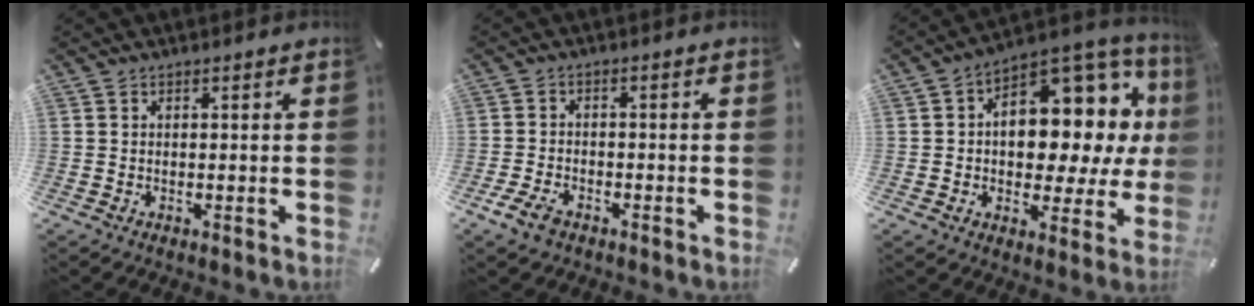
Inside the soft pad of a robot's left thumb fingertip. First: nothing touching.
{"total": 4.7, "force": [-2.9, 2.6, 2.5], "torque": [-0.064, 0.012, -0.059]}
{"total": 14.3, "force": [3.2, 9.2, 10.5], "torque": [-0.126, -0.046, 0.050]}